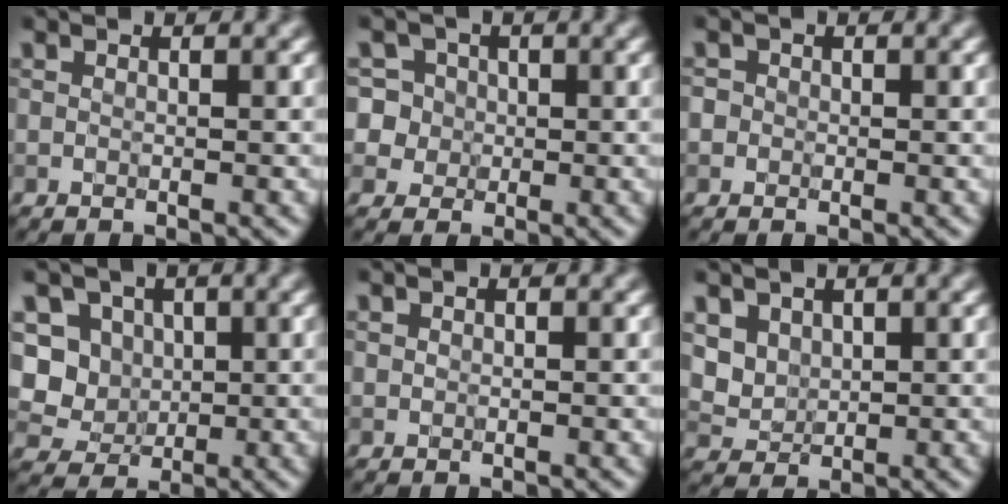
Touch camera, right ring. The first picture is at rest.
{"total": 6.5, "force": [1.8, 5.9, 2.2], "torque": [-0.034, 0.038, 0.005]}
{"total": 1.3, "force": [0.2, 1.3, 0.3], "torque": [0.006, 0.001, -0.008]}
{"total": 5.7, "force": [0.8, 5.2, 2.3], "torque": [-0.035, 0.010, 0.003]}
{"total": 0.0}
{"total": 3.2, "force": [1.7, 2.4, 1.3], "torque": [-0.045, -0.004, 0.056]}